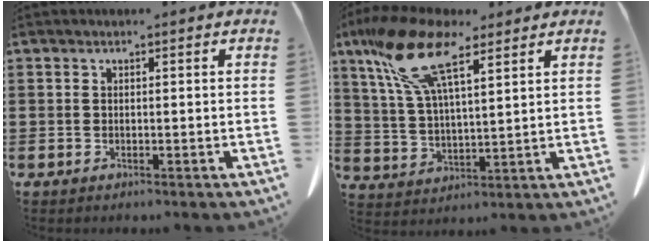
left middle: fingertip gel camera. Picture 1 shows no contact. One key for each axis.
{"total": 13.0, "fx": 8.2, "fy": 4.0, "fz": 9.3, "tx": -0.213, "ty": -0.012, "tz": 0.146}